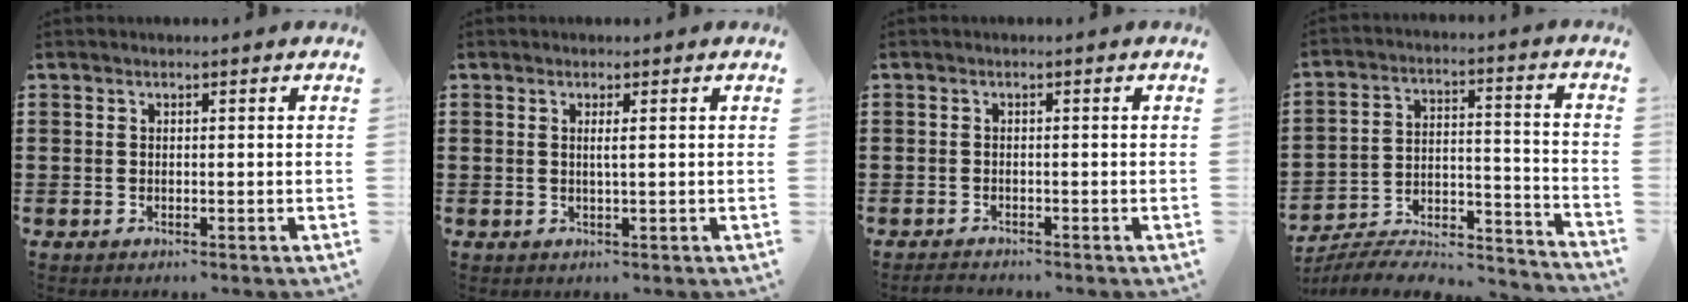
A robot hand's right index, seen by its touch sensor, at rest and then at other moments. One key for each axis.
{"total": 1.3, "fx": 0.2, "fy": 0.0, "fz": 1.3, "tx": -0.025, "ty": -0.002, "tz": 0.003}
{"total": 1.2, "fx": -1.1, "fy": 0.0, "fz": 0.1, "tx": -0.004, "ty": -0.001, "tz": -0.023}
{"total": 6.4, "fx": -5.8, "fy": 1.7, "fz": 2.0, "tx": -0.033, "ty": 0.005, "tz": -0.115}